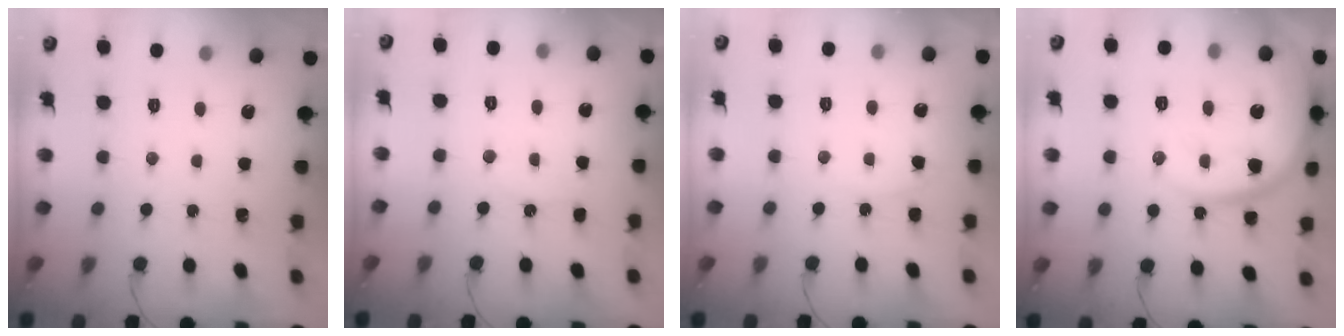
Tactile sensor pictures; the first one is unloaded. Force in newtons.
{"total": 7.5, "press": 7.2, "slide": 2.0}
{"total": 4.6, "press": 4.6, "slide": 0.5}
{"total": 17.7, "press": 17.7, "slide": 1.8}